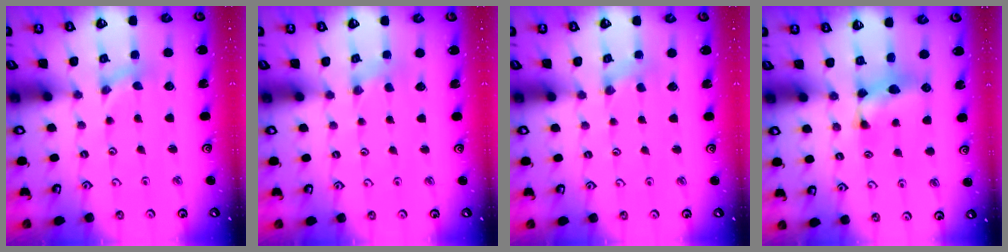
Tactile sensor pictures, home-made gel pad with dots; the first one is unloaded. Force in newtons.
{"total": 0.0}
{"total": 0.0}
{"total": 9.5, "press": 9.5, "slide": 0.3}